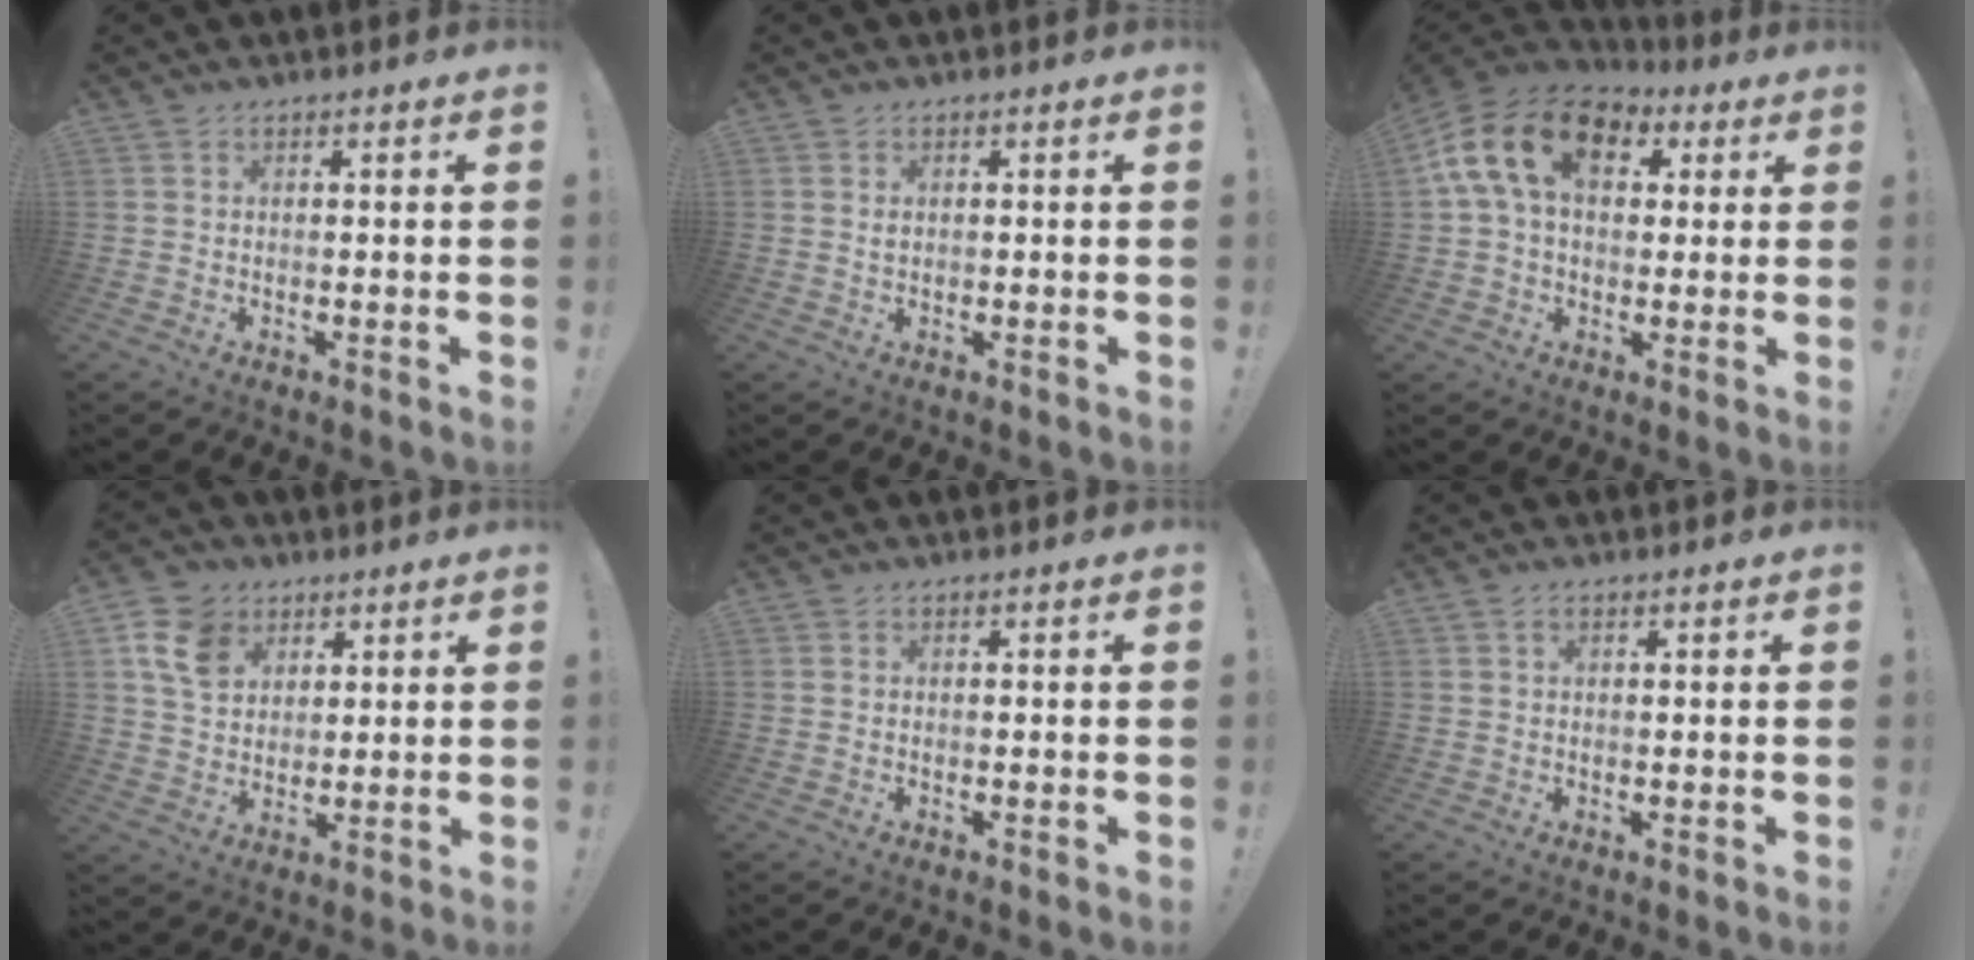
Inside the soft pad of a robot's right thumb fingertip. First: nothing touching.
{"total": 0.7, "force": [0.2, 0.5, 0.5], "torque": [-0.005, -0.001, 0.003]}
{"total": 17.4, "force": [5.4, 11.2, 12.1], "torque": [-0.216, 0.003, 0.097]}
{"total": 10.9, "force": [5.4, 8.2, 4.7], "torque": [-0.068, -0.021, 0.107]}
{"total": 0.0}
{"total": 1.1, "force": [0.5, 0.4, 0.9], "torque": [-0.022, 0.005, 0.009]}